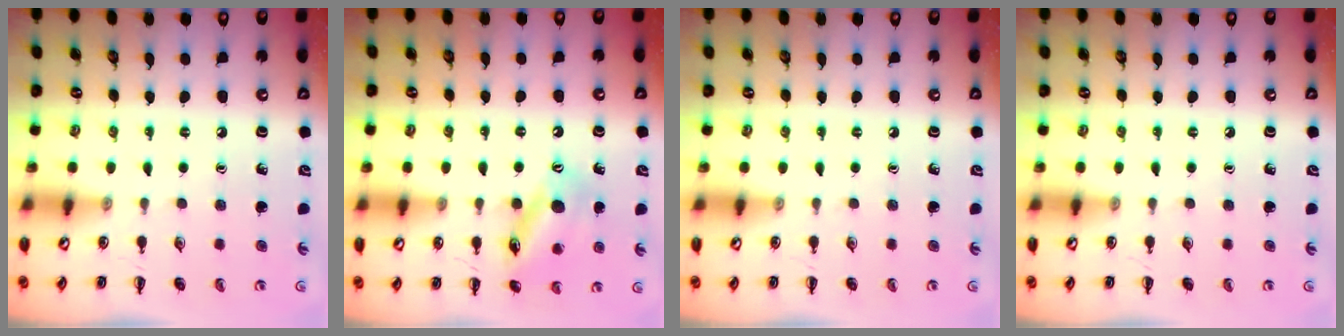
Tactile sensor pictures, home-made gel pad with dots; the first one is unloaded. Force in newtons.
{"total": 13.2, "press": 13.0, "slide": 2.2}
{"total": 0.0}
{"total": 0.0}